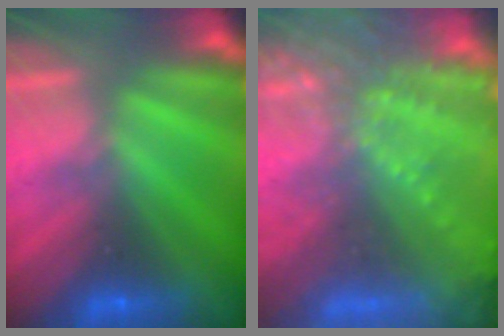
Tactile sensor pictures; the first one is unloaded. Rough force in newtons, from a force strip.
{"total": 6.7}